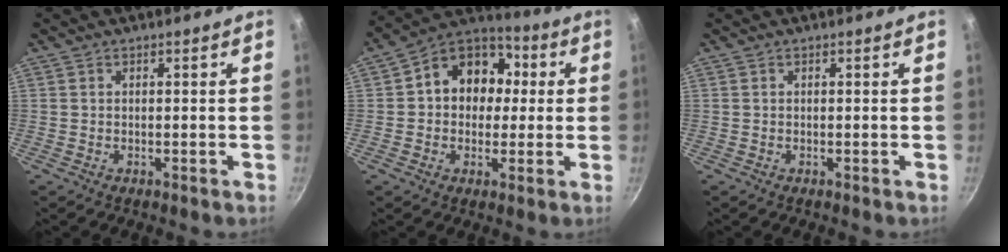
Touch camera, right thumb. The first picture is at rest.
{"total": 13.9, "force": [1.6, 11.3, 7.9], "torque": [-0.079, 0.031, 0.005]}
{"total": 0.0}